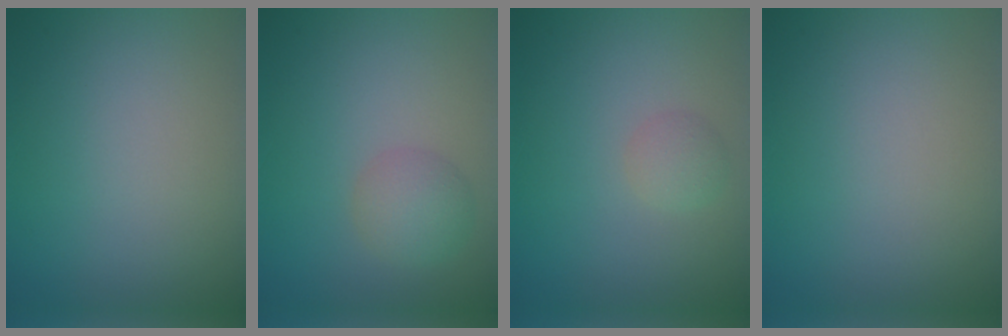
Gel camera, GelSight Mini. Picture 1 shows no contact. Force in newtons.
{"total": 2.6, "press": 2.6, "slide": 0.1}
{"total": 1.4, "press": 1.4, "slide": 0.1}
{"total": 0.0}